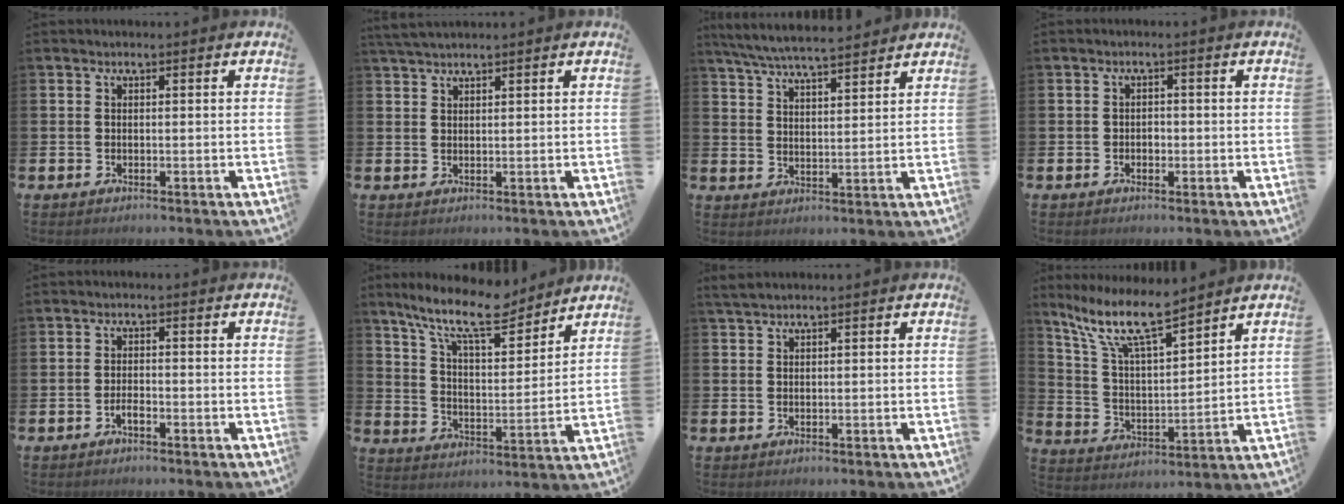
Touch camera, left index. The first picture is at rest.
{"total": 2.5, "force": [2.3, 0.4, 0.9], "torque": [-0.020, 0.000, 0.043]}
{"total": 6.5, "force": [6.2, 0.5, 1.8], "torque": [-0.059, -0.028, 0.113]}
{"total": 1.2, "force": [-0.3, 1.0, 0.5], "torque": [-0.002, 0.000, -0.009]}
{"total": 1.5, "force": [-0.9, 0.5, 1.1], "torque": [-0.022, 0.000, -0.017]}
{"total": 12.0, "force": [10.0, 2.9, 6.0], "torque": [-0.129, -0.052, 0.173]}
{"total": 1.6, "force": [1.5, 0.3, 0.7], "torque": [-0.014, 0.004, 0.027]}
{"total": 10.7, "force": [8.7, 2.2, 5.8], "torque": [-0.147, -0.035, 0.155]}